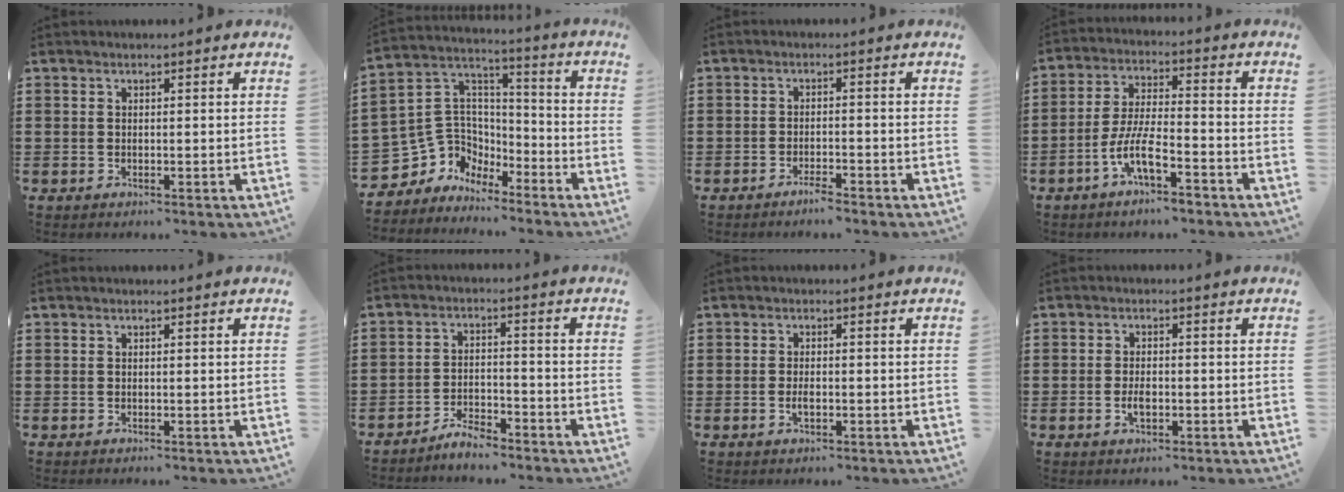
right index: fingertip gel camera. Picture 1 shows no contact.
{"total": 6.6, "force": [-2.4, 6.1, 0.3], "torque": [-0.050, -0.008, -0.048]}
{"total": 2.0, "force": [-1.8, 0.2, 0.8], "torque": [-0.017, 0.001, -0.033]}
{"total": 8.5, "force": [-5.0, 1.9, 6.6], "torque": [-0.153, -0.010, -0.099]}
{"total": 0.0}
{"total": 3.9, "force": [-3.8, 0.7, 0.8], "torque": [-0.017, 0.011, -0.076]}
{"total": 1.9, "force": [-0.6, 0.7, 1.7], "torque": [-0.032, 0.000, -0.012]}
{"total": 2.6, "force": [-0.8, 1.2, 2.2], "torque": [-0.042, 0.001, -0.014]}